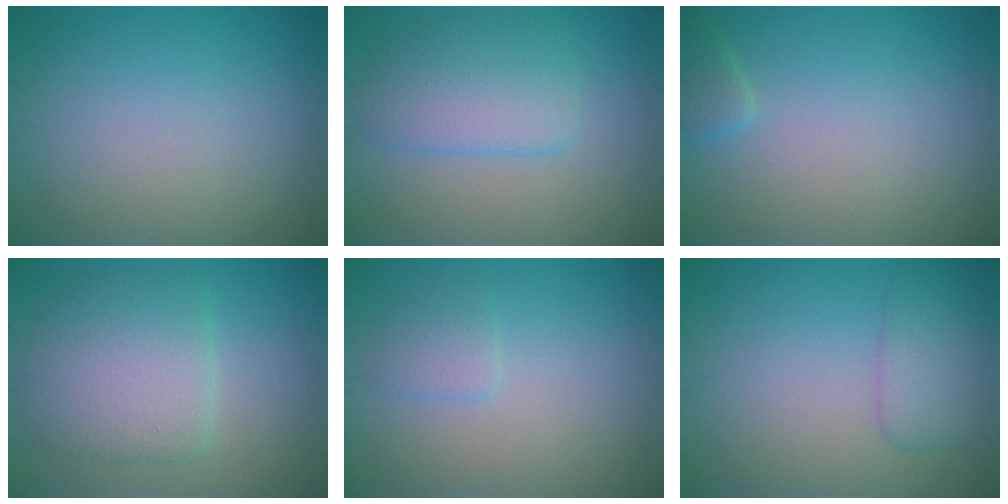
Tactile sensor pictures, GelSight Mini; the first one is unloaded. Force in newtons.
{"total": 4.4, "press": 4.4, "slide": 0.2}
{"total": 1.4, "press": 1.4, "slide": 0.1}
{"total": 5.7, "press": 5.7, "slide": 0.2}
{"total": 1.4, "press": 1.4, "slide": 0.1}
{"total": 2.6, "press": 2.6, "slide": 0.0}